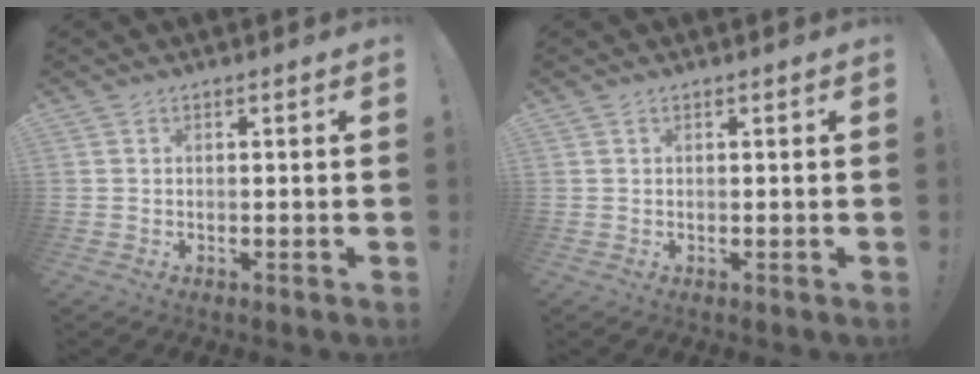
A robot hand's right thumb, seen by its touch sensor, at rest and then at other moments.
{"total": 0.0}